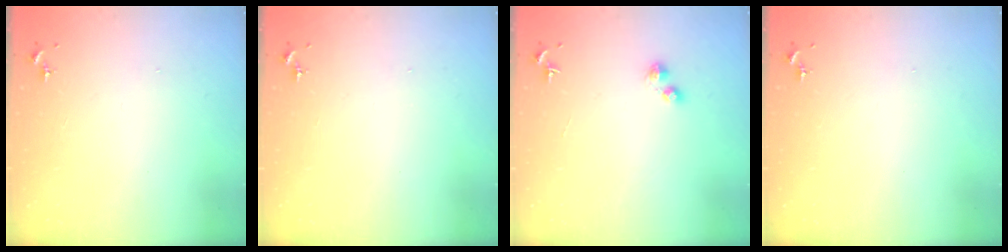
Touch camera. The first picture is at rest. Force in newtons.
{"total": 0.0}
{"total": 1.6, "press": 1.6, "slide": 0.2}
{"total": 0.0}